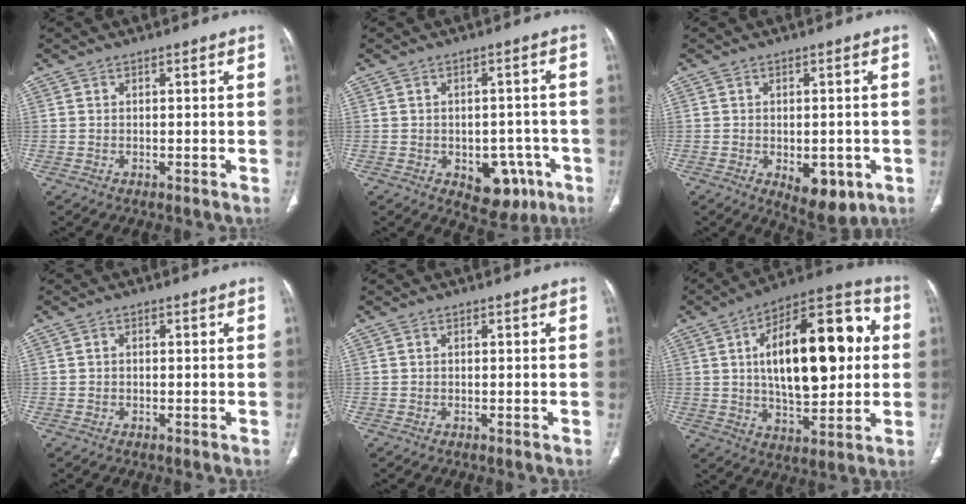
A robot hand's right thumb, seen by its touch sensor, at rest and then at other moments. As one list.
[{"total": 9.4, "force": [-3.9, 6.2, 5.9], "torque": [-0.037, 0.022, -0.038]}, {"total": 7.8, "force": [-2.6, 4.2, 6.1], "torque": [-0.063, -0.002, -0.020]}, {"total": 0.8, "force": [0.0, 0.6, 0.4], "torque": [-0.004, 0.004, -0.002]}, {"total": 0.0}, {"total": 25.6, "force": [3.7, 11.9, 22.3], "torque": [-0.313, 0.016, 0.049]}]